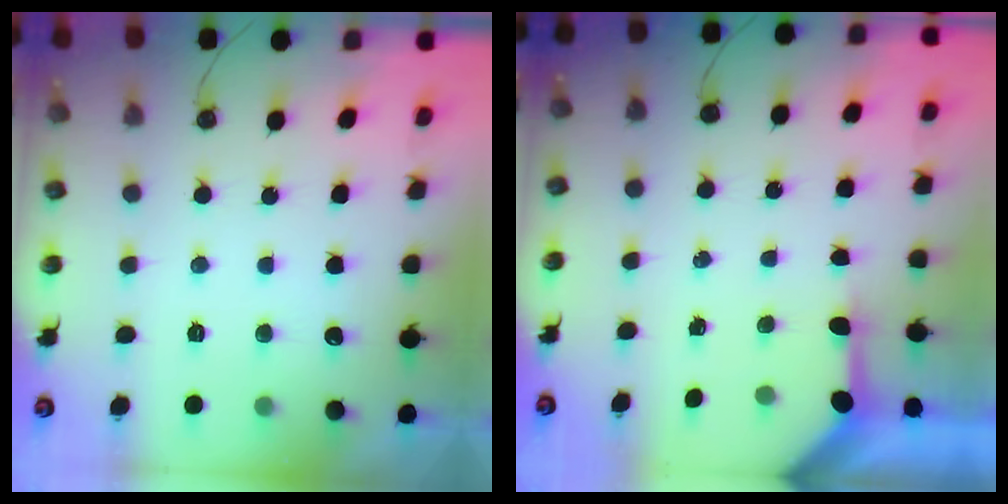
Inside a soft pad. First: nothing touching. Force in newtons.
{"total": 3.2, "press": 3.2, "slide": 0.3}